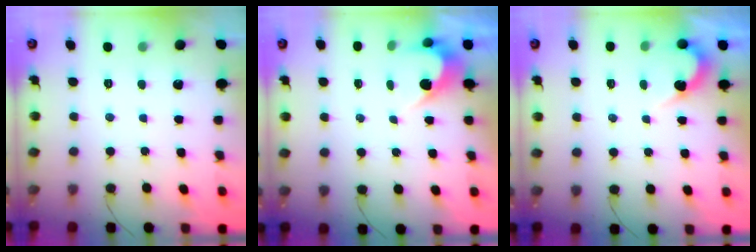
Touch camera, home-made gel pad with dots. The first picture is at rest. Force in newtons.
{"total": 2.4, "press": 2.4, "slide": 0.1}
{"total": 3.8, "press": 3.8, "slide": 0.2}